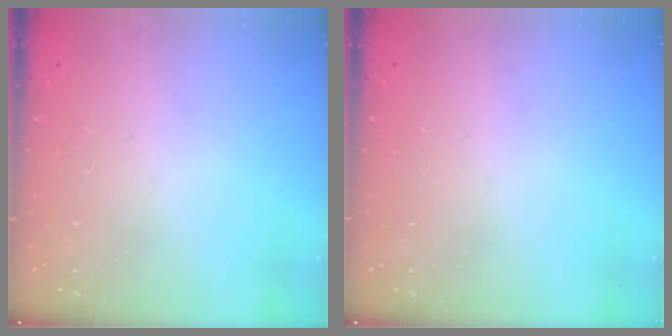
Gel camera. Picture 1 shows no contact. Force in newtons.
{"total": 0.0}